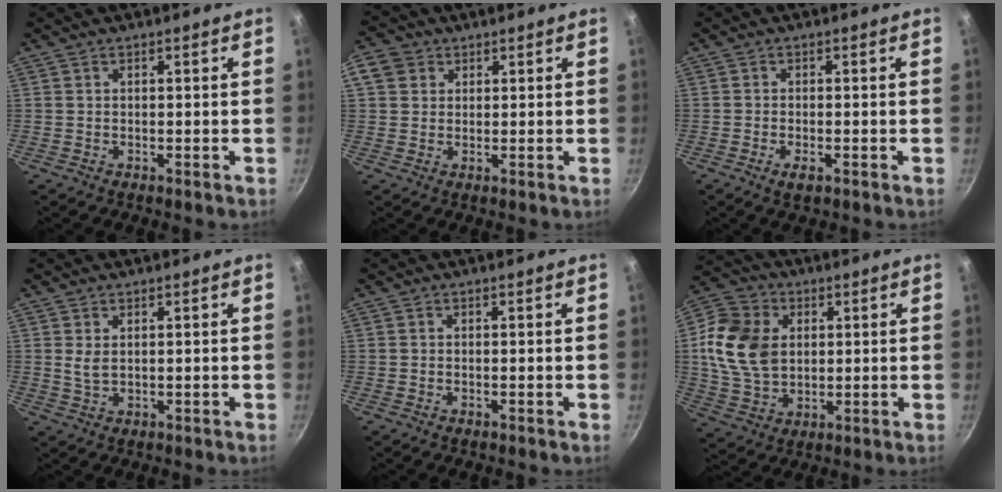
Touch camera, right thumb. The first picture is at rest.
{"total": 4.8, "force": [1.7, 4.1, 1.8], "torque": [-0.012, 0.002, 0.021]}
{"total": 2.6, "force": [-1.2, 1.1, 2.0], "torque": [-0.044, 0.000, -0.024]}
{"total": 2.5, "force": [0.7, 1.3, 1.9], "torque": [-0.036, -0.007, 0.017]}
{"total": 0.0}
{"total": 14.8, "force": [2.3, 11.2, 9.4], "torque": [-0.163, -0.005, 0.042]}